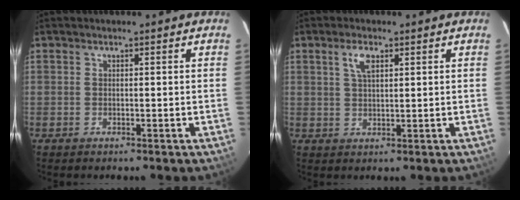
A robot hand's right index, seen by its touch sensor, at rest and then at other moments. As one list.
[{"total": 3.6, "force": [1.7, 1.5, 2.8], "torque": [-0.053, 0.006, 0.033]}]